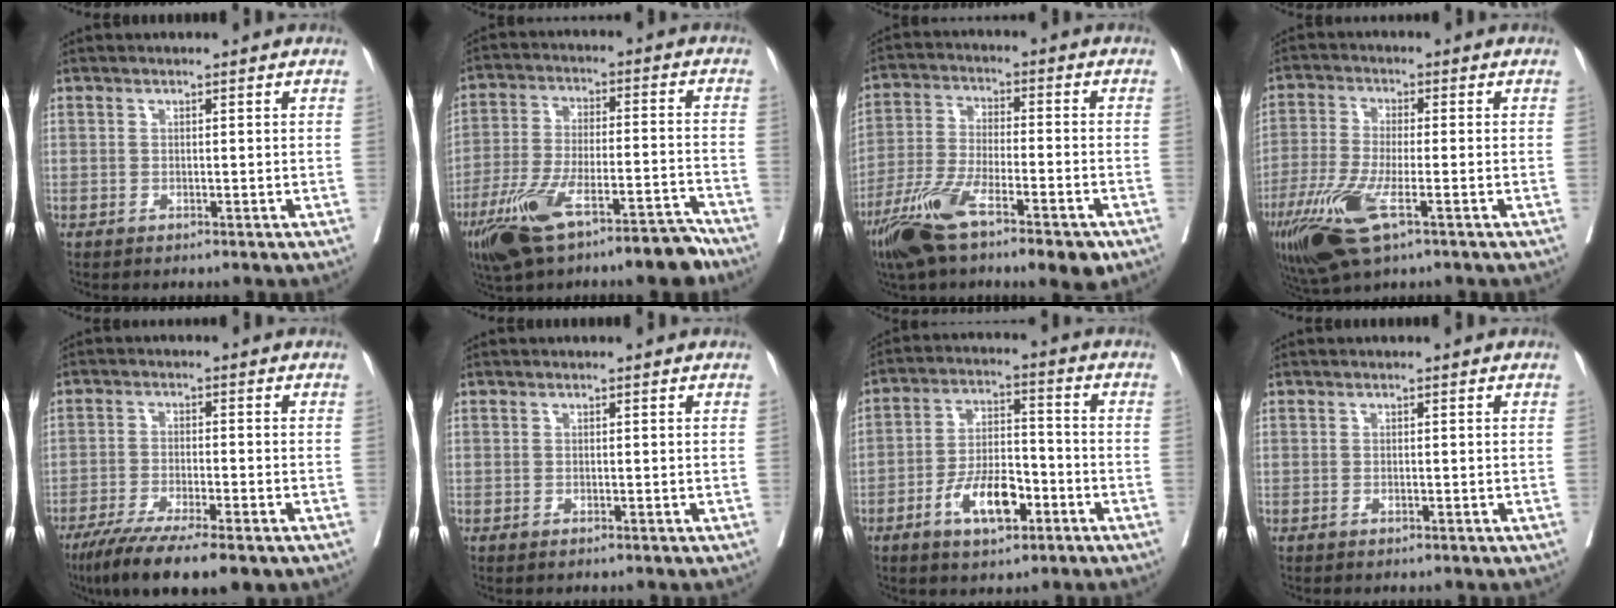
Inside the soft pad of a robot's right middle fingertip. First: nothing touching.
{"total": 14.6, "force": [-10.5, 3.1, 9.6], "torque": [-0.180, -0.002, -0.182]}
{"total": 14.0, "force": [-8.4, 2.9, 10.7], "torque": [-0.201, -0.025, -0.148]}
{"total": 11.1, "force": [-5.3, 2.2, 9.5], "torque": [-0.197, -0.031, -0.096]}
{"total": 12.9, "force": [-9.2, 2.0, 8.8], "torque": [-0.144, -0.031, -0.148]}
{"total": 0.0}
{"total": 9.3, "force": [-4.4, 3.6, 7.3], "torque": [-0.136, 0.005, -0.078]}
{"total": 0.0}